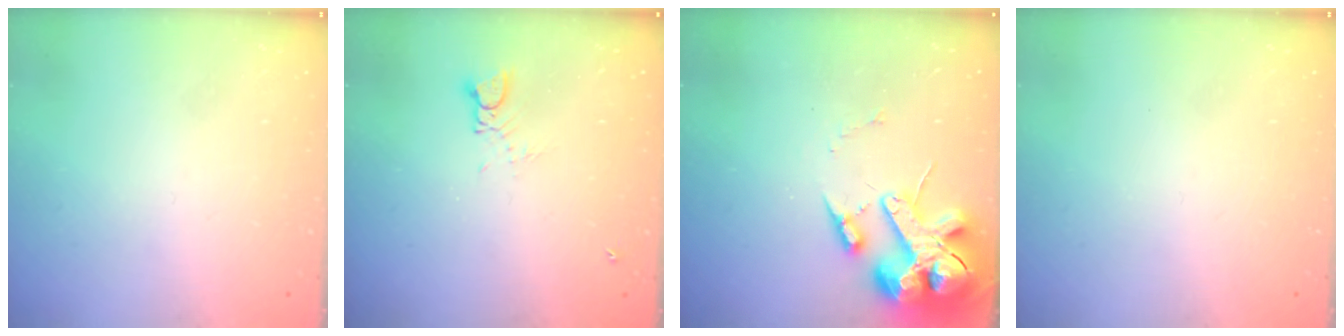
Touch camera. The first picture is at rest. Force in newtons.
{"total": 2.7, "press": 2.7, "slide": 0.3}
{"total": 16.4, "press": 16.2, "slide": 2.5}
{"total": 0.0}